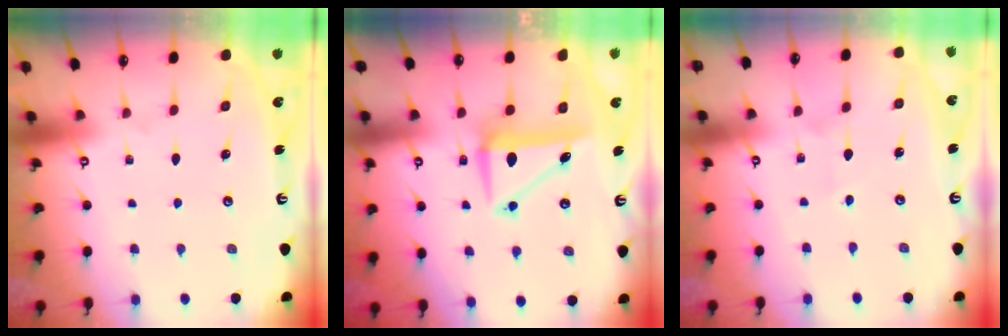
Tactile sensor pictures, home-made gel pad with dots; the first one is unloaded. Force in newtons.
{"total": 7.7, "press": 7.5, "slide": 1.7}
{"total": 2.7, "press": 2.5, "slide": 1.1}